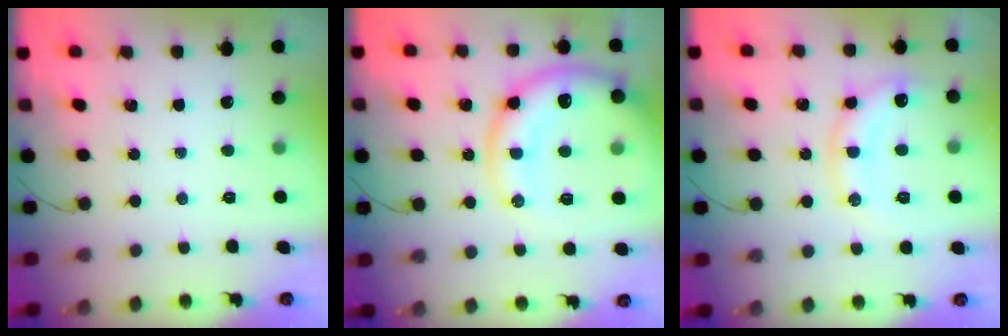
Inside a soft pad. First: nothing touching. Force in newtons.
{"total": 18.2, "press": 17.9, "slide": 3.1}
{"total": 12.4, "press": 12.4, "slide": 0.8}